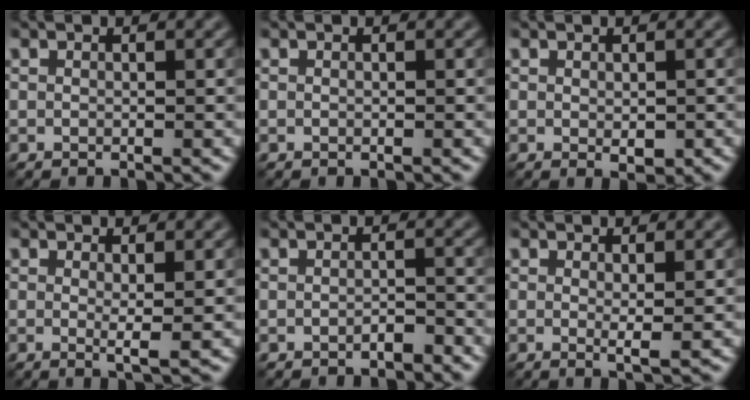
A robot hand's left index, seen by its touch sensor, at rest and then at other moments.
{"total": 0.0}
{"total": 1.4, "force": [-0.2, 0.7, 1.2], "torque": [-0.016, -0.007, 0.002]}
{"total": 1.8, "force": [0.3, 0.2, 1.8], "torque": [-0.029, -0.009, 0.003]}
{"total": 1.1, "force": [-0.8, 0.3, 0.6], "torque": [-0.009, 0.003, -0.014]}
{"total": 1.4, "force": [0.3, 0.1, 1.4], "torque": [-0.023, -0.006, 0.003]}